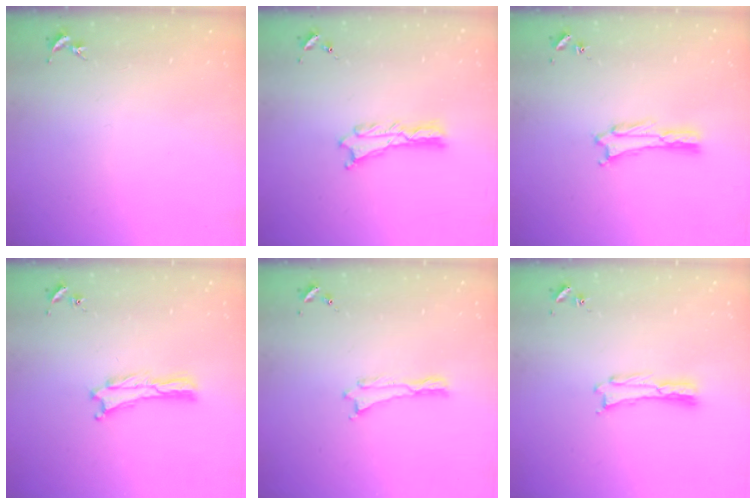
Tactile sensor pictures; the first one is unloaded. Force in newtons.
{"total": 0.7, "press": 0.6, "slide": 0.2}
{"total": 1.8, "press": 1.8, "slide": 0.2}
{"total": 0.0}
{"total": 0.0}
{"total": 0.0}